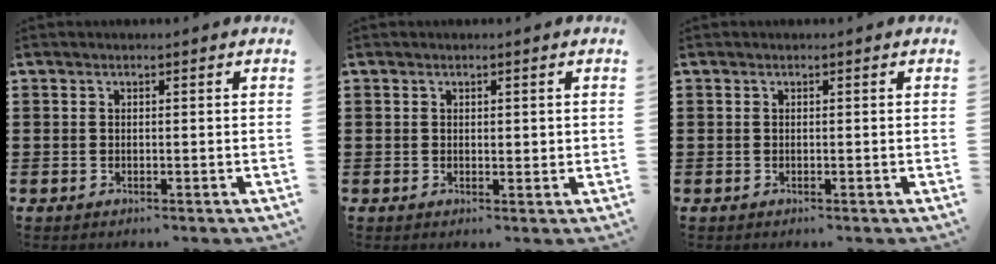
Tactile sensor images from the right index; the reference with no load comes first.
{"total": 0.8, "force": [0.3, 0.6, 0.5], "torque": [-0.010, 0.006, 0.005]}
{"total": 0.0}